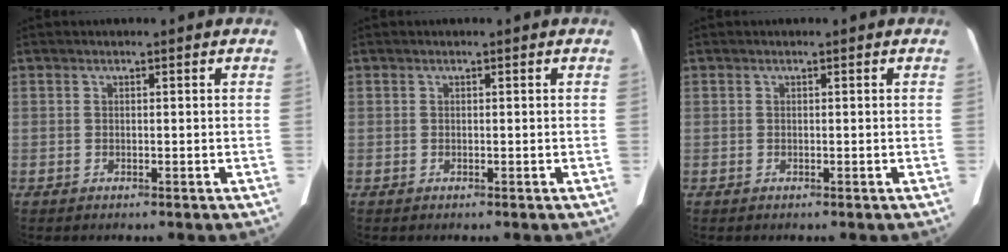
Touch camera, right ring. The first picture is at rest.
{"total": 0.0}
{"total": 0.0}